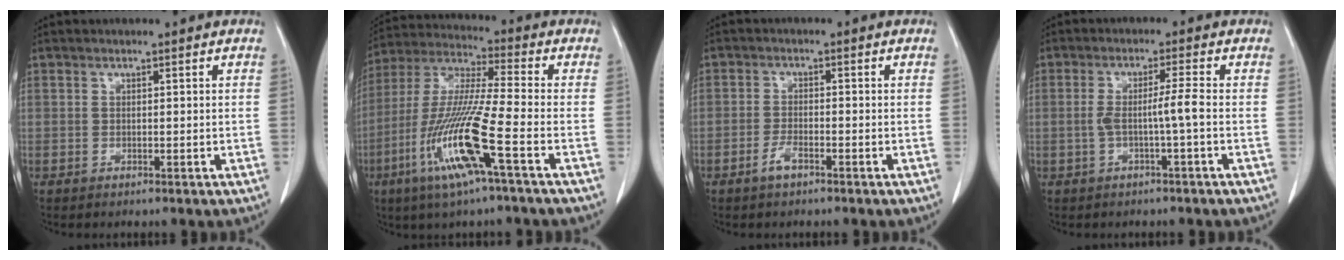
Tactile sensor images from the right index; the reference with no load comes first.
{"total": 14.9, "force": [-6.0, -0.3, 13.7], "torque": [-0.287, -0.017, -0.121]}
{"total": 2.3, "force": [-1.5, 0.7, 1.7], "torque": [-0.036, 0.002, -0.028]}
{"total": 3.8, "force": [-0.8, -0.7, 3.7], "torque": [-0.067, 0.007, -0.011]}